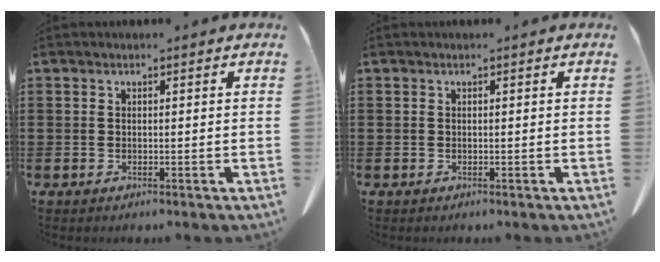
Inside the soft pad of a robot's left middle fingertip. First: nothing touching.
{"total": 0.0}